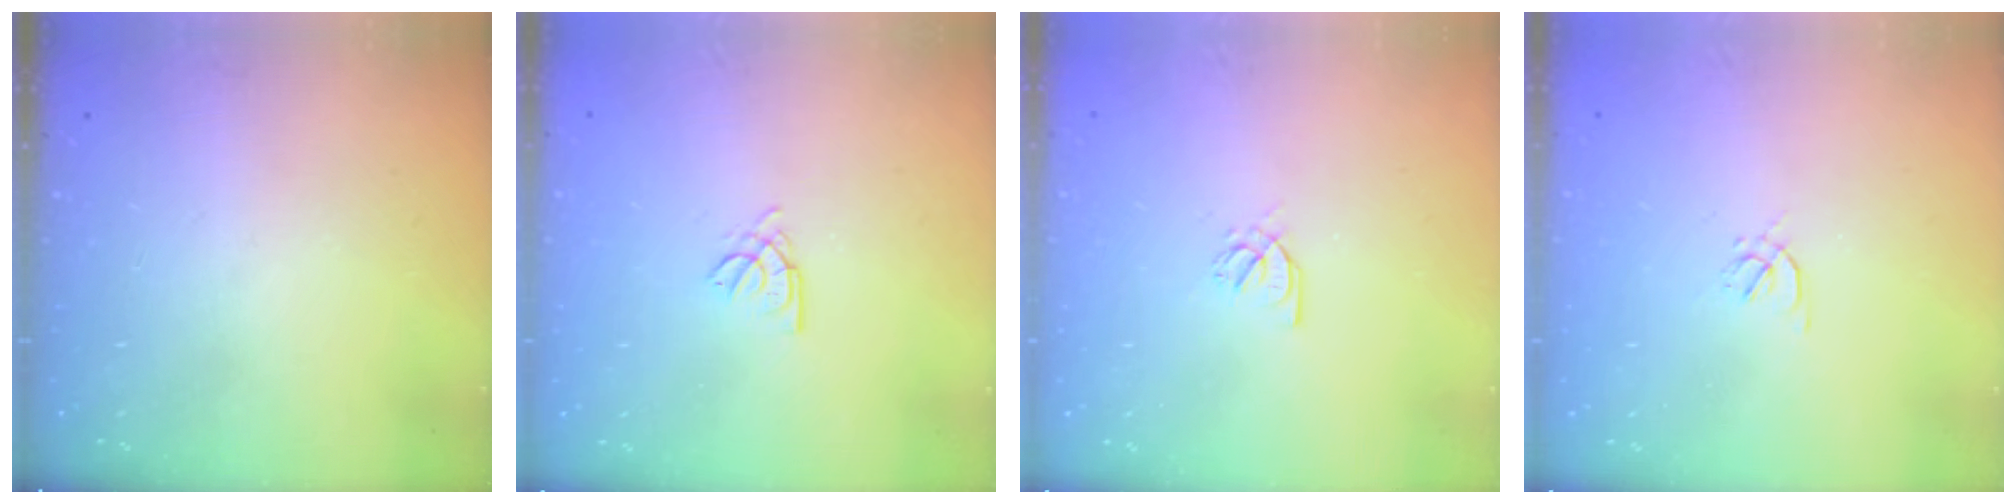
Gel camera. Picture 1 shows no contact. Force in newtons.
{"total": 2.2, "press": 2.2, "slide": 0.6}
{"total": 2.6, "press": 2.6, "slide": 0.4}
{"total": 1.6, "press": 1.6, "slide": 0.4}